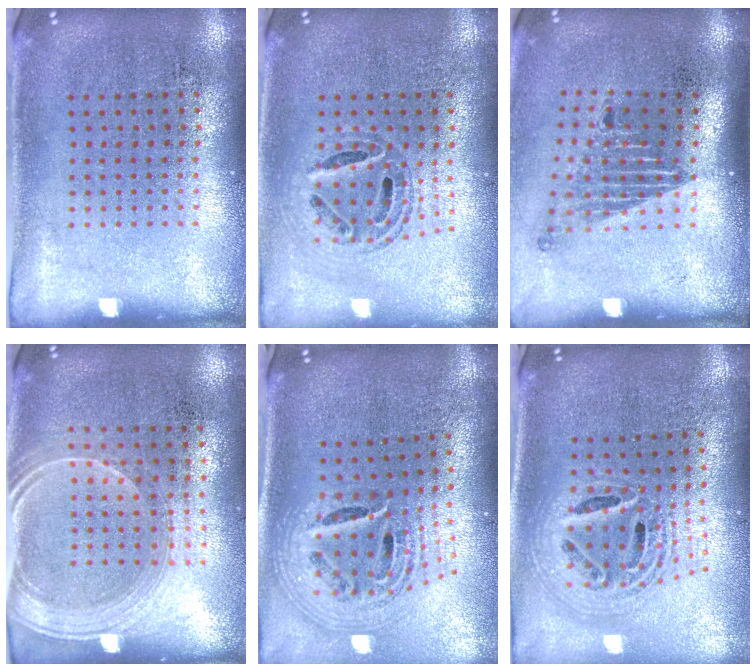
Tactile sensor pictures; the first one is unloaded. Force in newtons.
{"total": 0.7, "press": 0.7, "slide": 0.1}
{"total": 1.7, "press": 1.2, "slide": 1.2}
{"total": 1.6, "press": 1.4, "slide": 0.8}
{"total": 2.7, "press": 1.9, "slide": 1.9}
{"total": 2.3, "press": 1.8, "slide": 1.6}